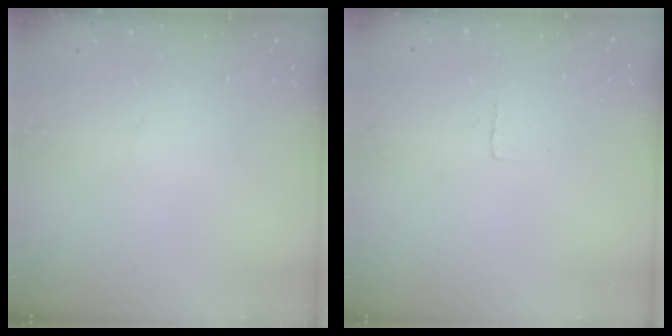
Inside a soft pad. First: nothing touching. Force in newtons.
{"total": 2.4, "press": 2.4, "slide": 0.1}